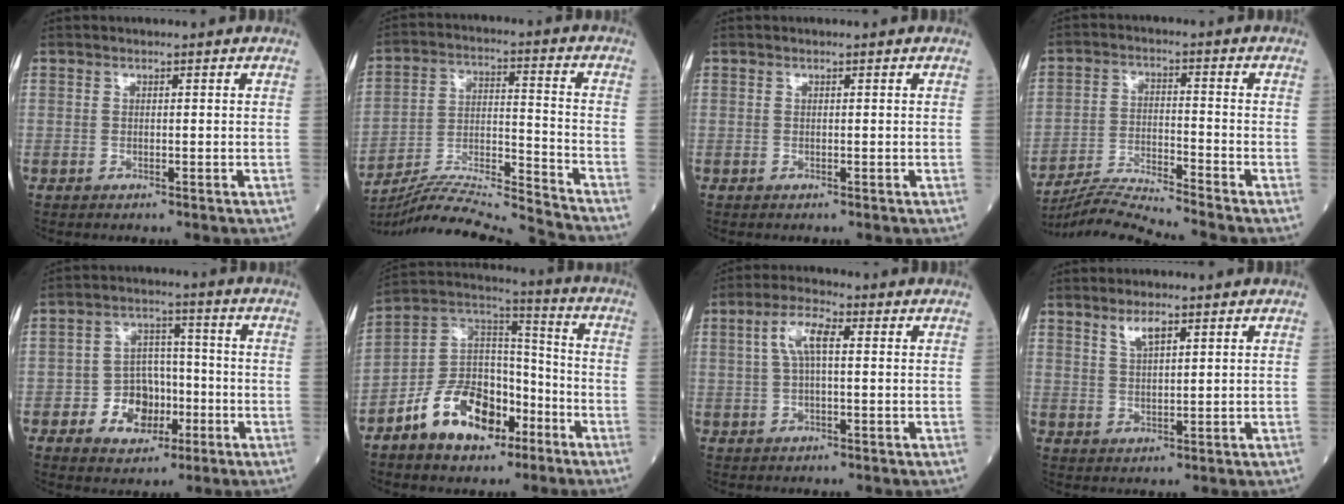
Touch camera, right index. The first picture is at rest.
{"total": 16.7, "force": [-16.0, -2.3, 3.9], "torque": [-0.070, 0.010, -0.274]}
{"total": 0.0}
{"total": 8.8, "force": [-8.3, -2.6, 1.3], "torque": [-0.027, -0.010, -0.157]}
{"total": 7.6, "force": [-2.7, 5.6, 4.3], "torque": [-0.077, 0.019, -0.042]}
{"total": 14.1, "force": [-7.6, 8.3, 8.5], "torque": [-0.170, 0.028, -0.135]}
{"total": 5.1, "force": [1.2, 1.5, 4.7], "torque": [-0.103, 0.021, 0.025]}
{"total": 3.0, "force": [2.0, 0.7, 2.1], "torque": [-0.045, 0.003, 0.041]}